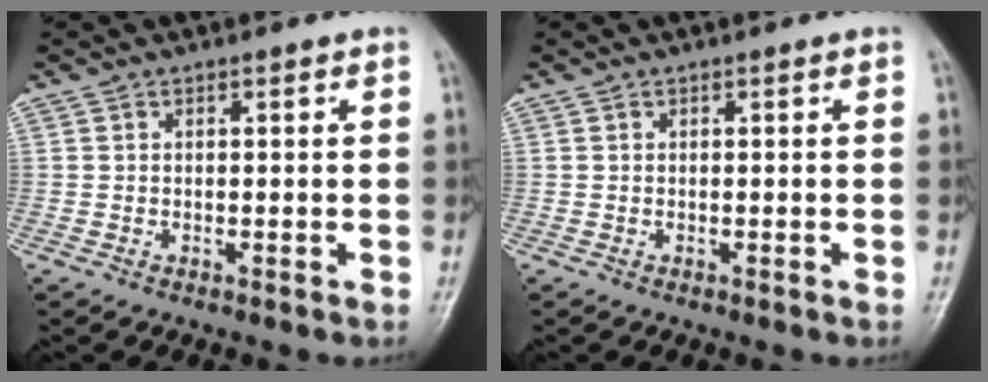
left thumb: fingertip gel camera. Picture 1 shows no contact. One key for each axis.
{"total": 0.0}